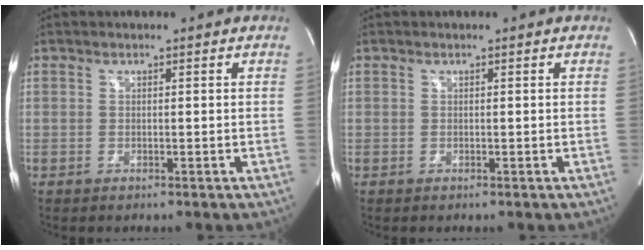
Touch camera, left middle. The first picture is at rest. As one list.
[{"total": 0.0}]